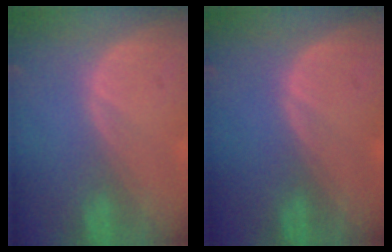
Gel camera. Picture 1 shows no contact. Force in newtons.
{"total": 0.0}